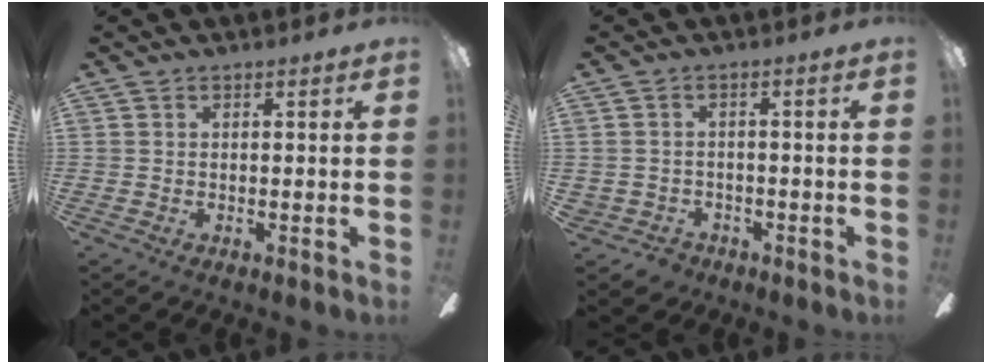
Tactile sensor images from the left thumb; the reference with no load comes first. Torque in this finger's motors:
{"motor_torque": [-0.03, 0.03, 0.19, -0.10, 0.04]}